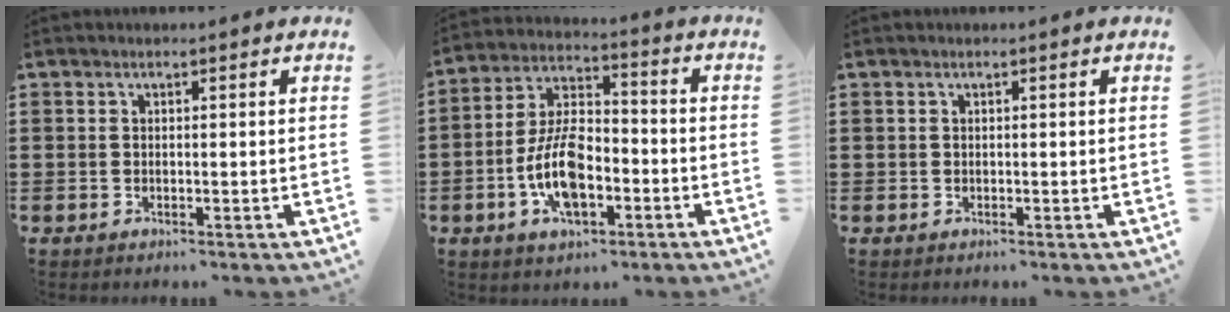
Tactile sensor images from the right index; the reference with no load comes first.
{"total": 10.4, "force": [-3.5, 5.3, 8.2], "torque": [-0.184, 0.003, -0.068]}
{"total": 0.0}